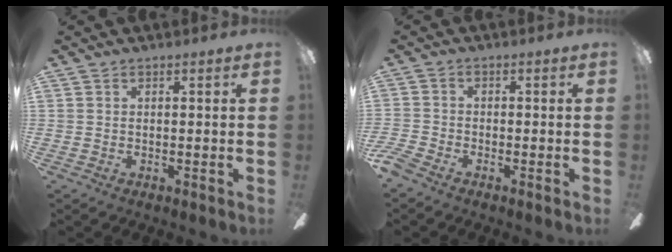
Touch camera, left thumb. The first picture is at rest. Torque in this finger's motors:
{"motor_torque": [-0.44, 0.46, -0.27, 0.28, 0.00]}